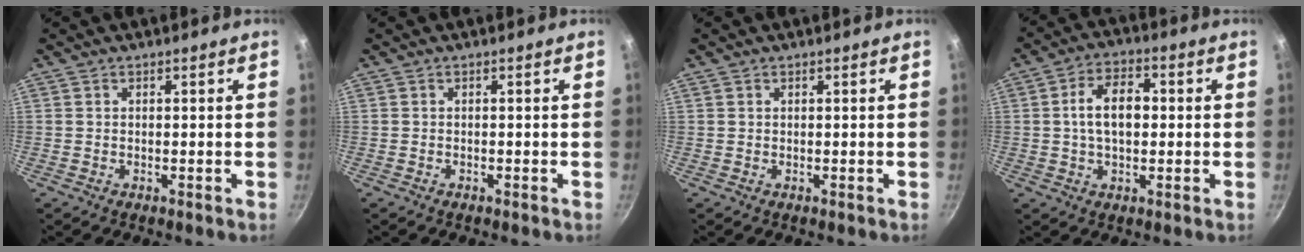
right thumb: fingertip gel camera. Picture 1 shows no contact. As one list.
[{"total": 0.0}, {"total": 0.0}, {"total": 9.2, "force": [0.6, 5.6, 7.3], "torque": [-0.108, 0.021, 0.002]}]